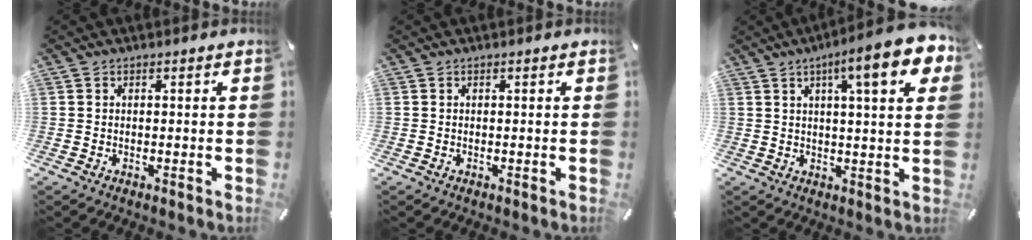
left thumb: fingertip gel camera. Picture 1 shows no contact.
{"total": 0.0}
{"total": 13.9, "force": [6.5, 2.7, 12.0], "torque": [-0.178, -0.025, 0.096]}